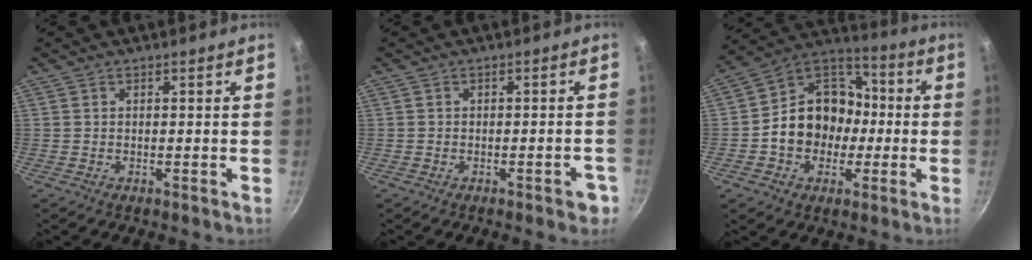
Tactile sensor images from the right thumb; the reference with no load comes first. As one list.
[{"total": 3.2, "force": [-1.7, 1.3, 2.4], "torque": [-0.018, 0.017, -0.016]}, {"total": 16.4, "force": [-2.0, 13.6, 8.9], "torque": [-0.108, 0.045, -0.044]}]